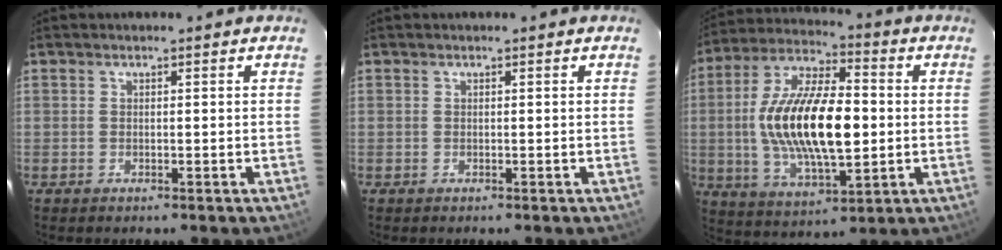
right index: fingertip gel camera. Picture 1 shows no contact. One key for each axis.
{"total": 0.0}
{"total": 20.6, "fx": -0.6, "fy": 8.5, "fz": 18.7, "tx": -0.363, "ty": 0.005, "tz": -0.008}